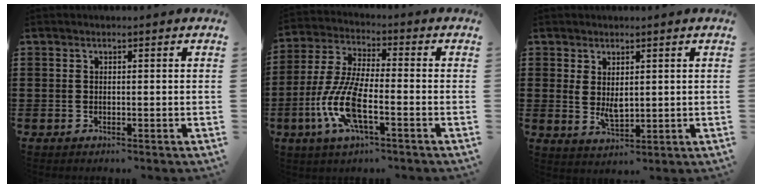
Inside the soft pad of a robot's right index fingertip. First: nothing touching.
{"total": 9.7, "force": [-3.8, 2.7, 8.5], "torque": [-0.205, -0.015, -0.079]}
{"total": 3.0, "force": [1.0, 1.6, 2.3], "torque": [-0.046, 0.003, 0.020]}